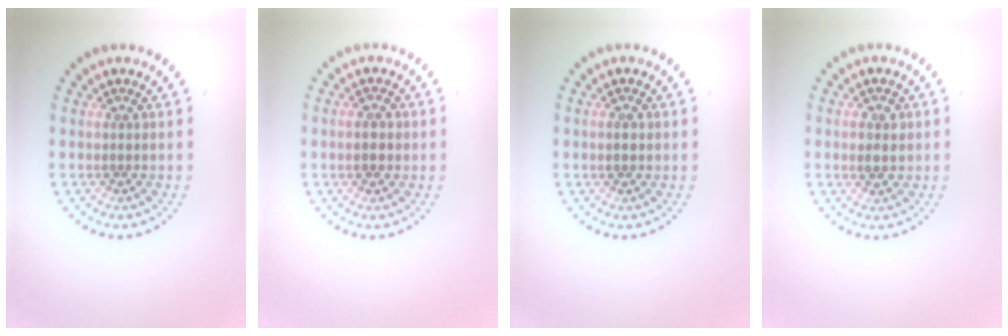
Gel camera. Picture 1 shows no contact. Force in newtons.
{"total": 2.2, "press": 2.2, "slide": 0.2}
{"total": 1.5, "press": 1.5, "slide": 0.0}
{"total": 1.9, "press": 1.9, "slide": 0.1}